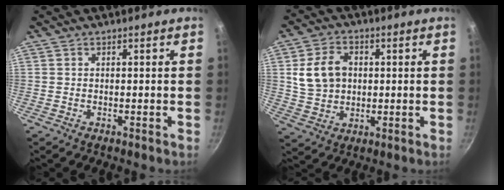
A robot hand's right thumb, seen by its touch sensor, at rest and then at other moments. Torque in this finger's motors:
{"motor_torque": [-0.42, 0.94, 0.31, -0.24, 0.08]}